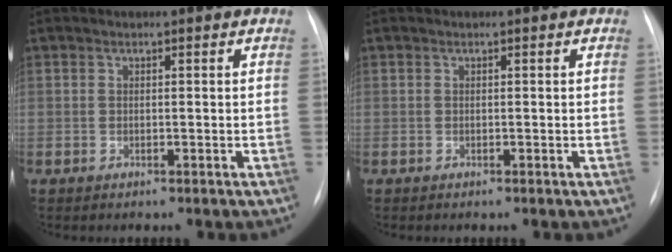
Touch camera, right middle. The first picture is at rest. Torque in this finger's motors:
{"motor_torque": [0.34, -0.38, 0.13, 0.02]}